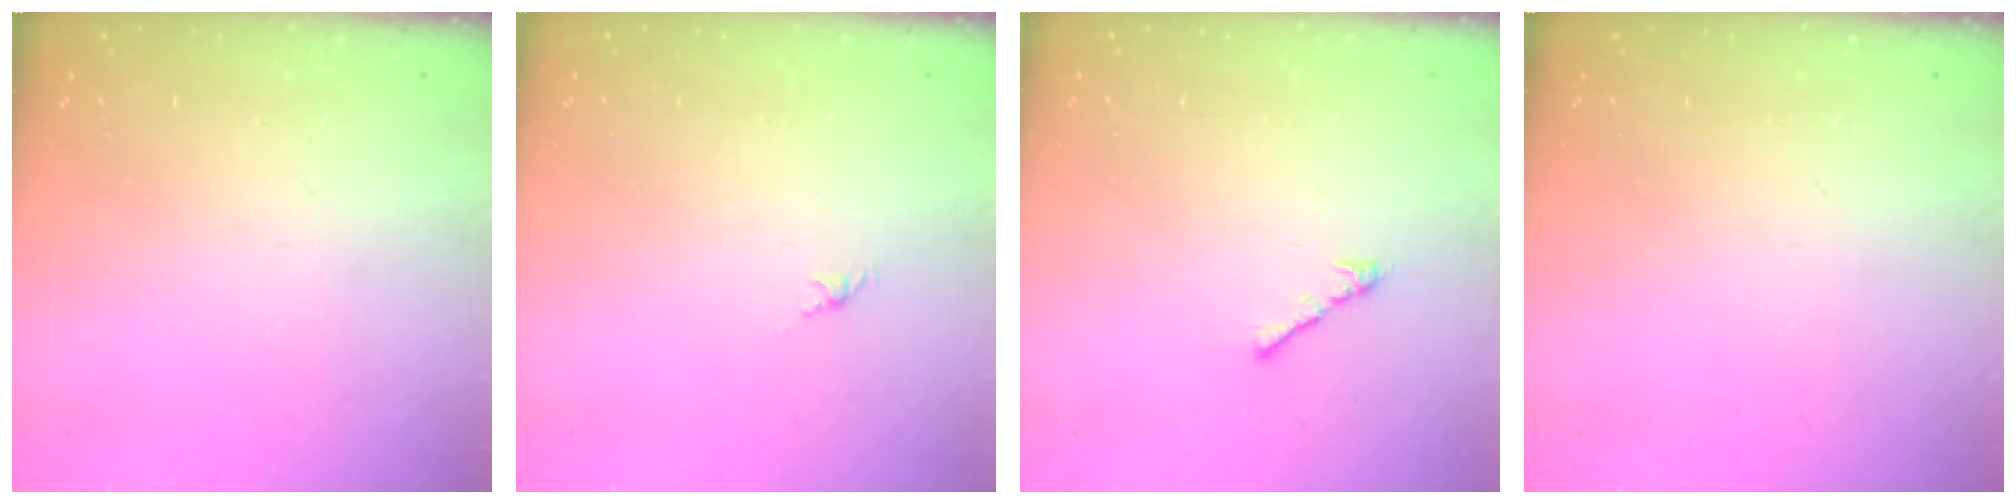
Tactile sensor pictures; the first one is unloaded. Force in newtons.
{"total": 0.0}
{"total": 3.0, "press": 2.9, "slide": 0.8}
{"total": 0.0}